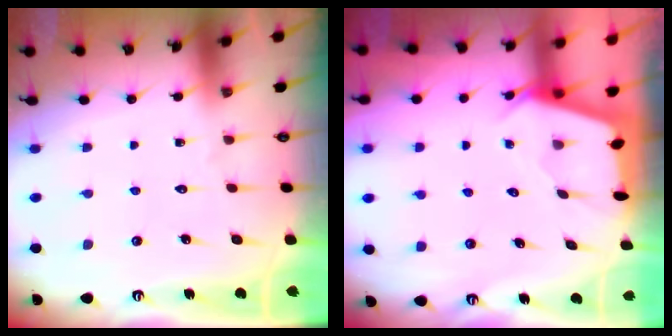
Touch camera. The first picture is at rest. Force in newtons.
{"total": 2.4, "press": 2.4, "slide": 0.3}